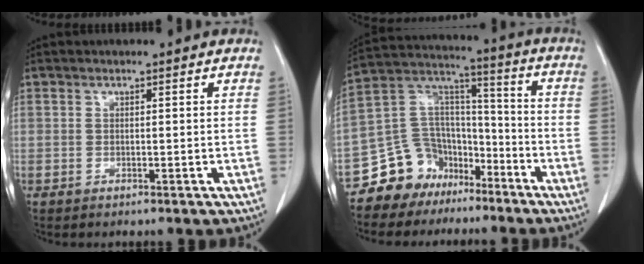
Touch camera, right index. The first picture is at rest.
{"total": 12.2, "force": [-8.5, 8.5, 1.8], "torque": [-0.039, 0.084, -0.146]}